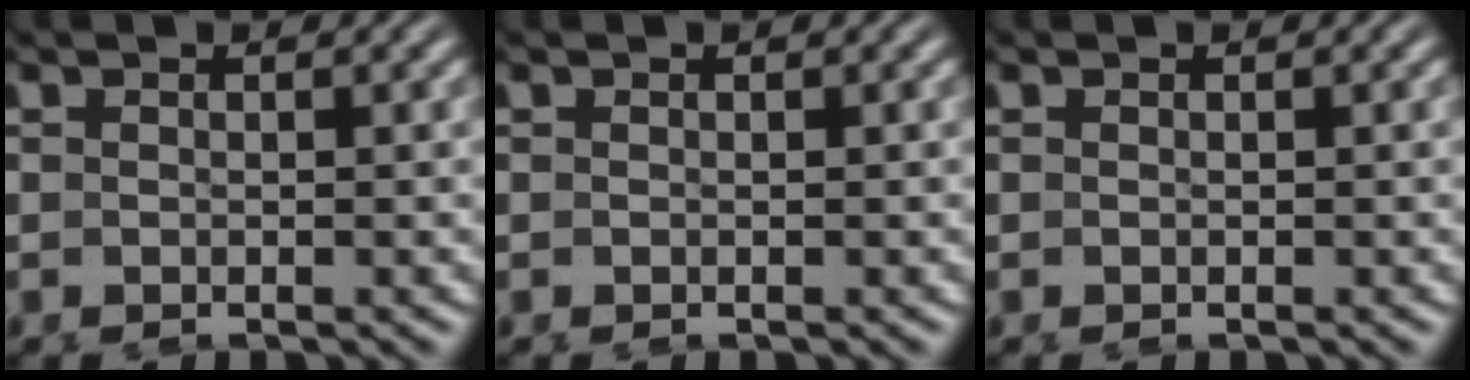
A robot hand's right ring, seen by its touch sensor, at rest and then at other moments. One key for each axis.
{"total": 0.0}
{"total": 0.0}